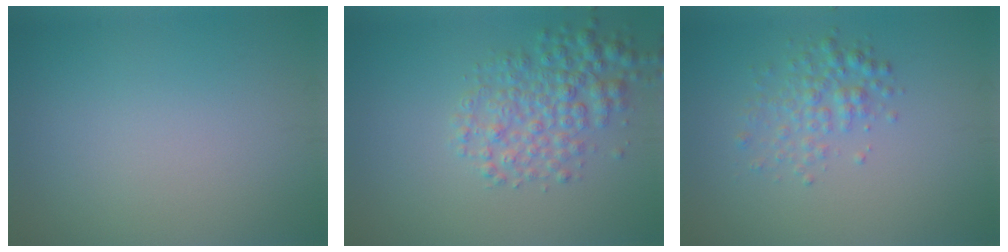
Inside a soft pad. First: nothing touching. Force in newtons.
{"total": 4.2, "press": 4.2, "slide": 0.1}
{"total": 2.5, "press": 2.5, "slide": 0.1}